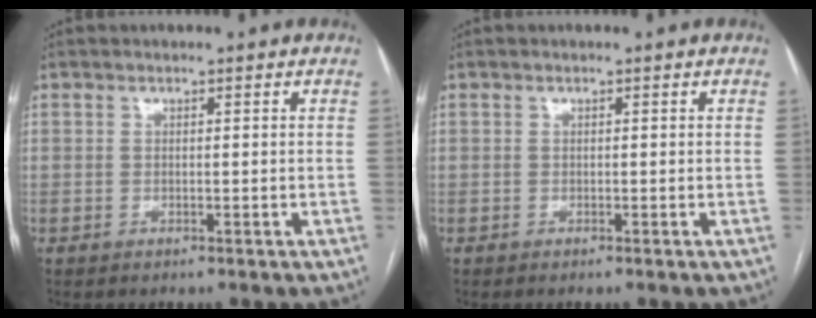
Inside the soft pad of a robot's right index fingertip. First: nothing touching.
{"total": 0.0}